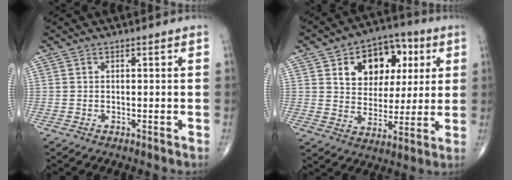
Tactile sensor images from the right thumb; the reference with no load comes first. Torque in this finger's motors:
{"motor_torque": [-0.39, 1.97, 0.85, 0.69, 0.02]}